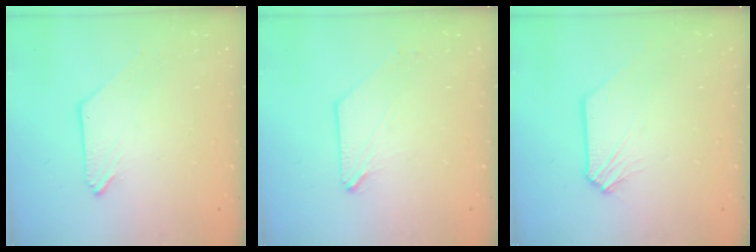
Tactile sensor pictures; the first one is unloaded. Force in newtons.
{"total": 1.3, "press": 1.3, "slide": 0.3}
{"total": 0.5, "press": 0.5, "slide": 0.1}